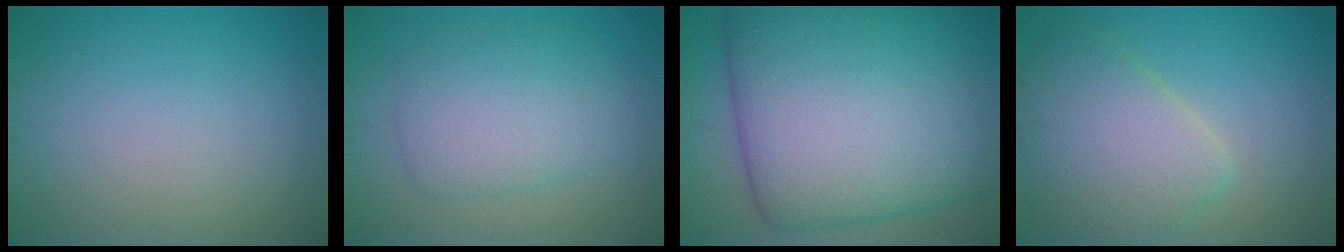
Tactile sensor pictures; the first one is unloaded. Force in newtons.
{"total": 5.0, "press": 5.0, "slide": 0.2}
{"total": 20.0, "press": 20.0, "slide": 0.3}
{"total": 6.8, "press": 6.8, "slide": 0.4}